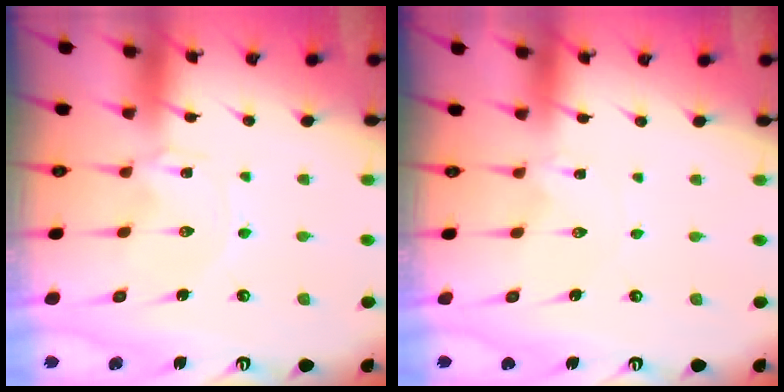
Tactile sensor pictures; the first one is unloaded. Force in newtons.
{"total": 0.0}